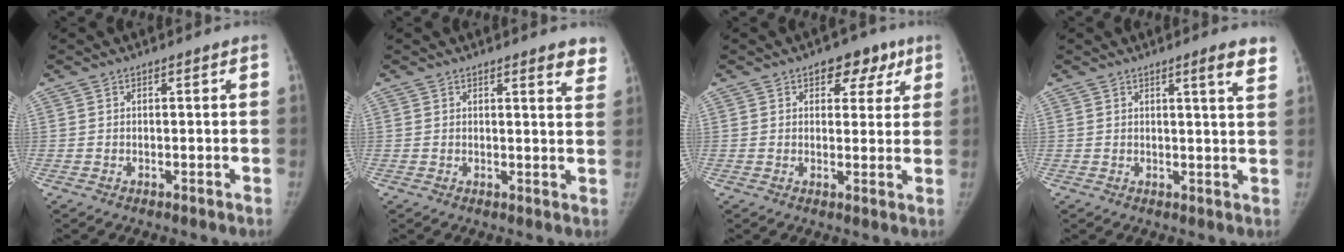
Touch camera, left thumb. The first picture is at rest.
{"total": 4.8, "force": [3.8, 1.2, 2.6], "torque": [-0.012, -0.020, 0.033]}
{"total": 6.8, "force": [3.5, 4.5, 3.7], "torque": [0.000, -0.006, 0.040]}
{"total": 4.8, "force": [3.1, 0.2, 3.6], "torque": [-0.039, -0.017, 0.039]}